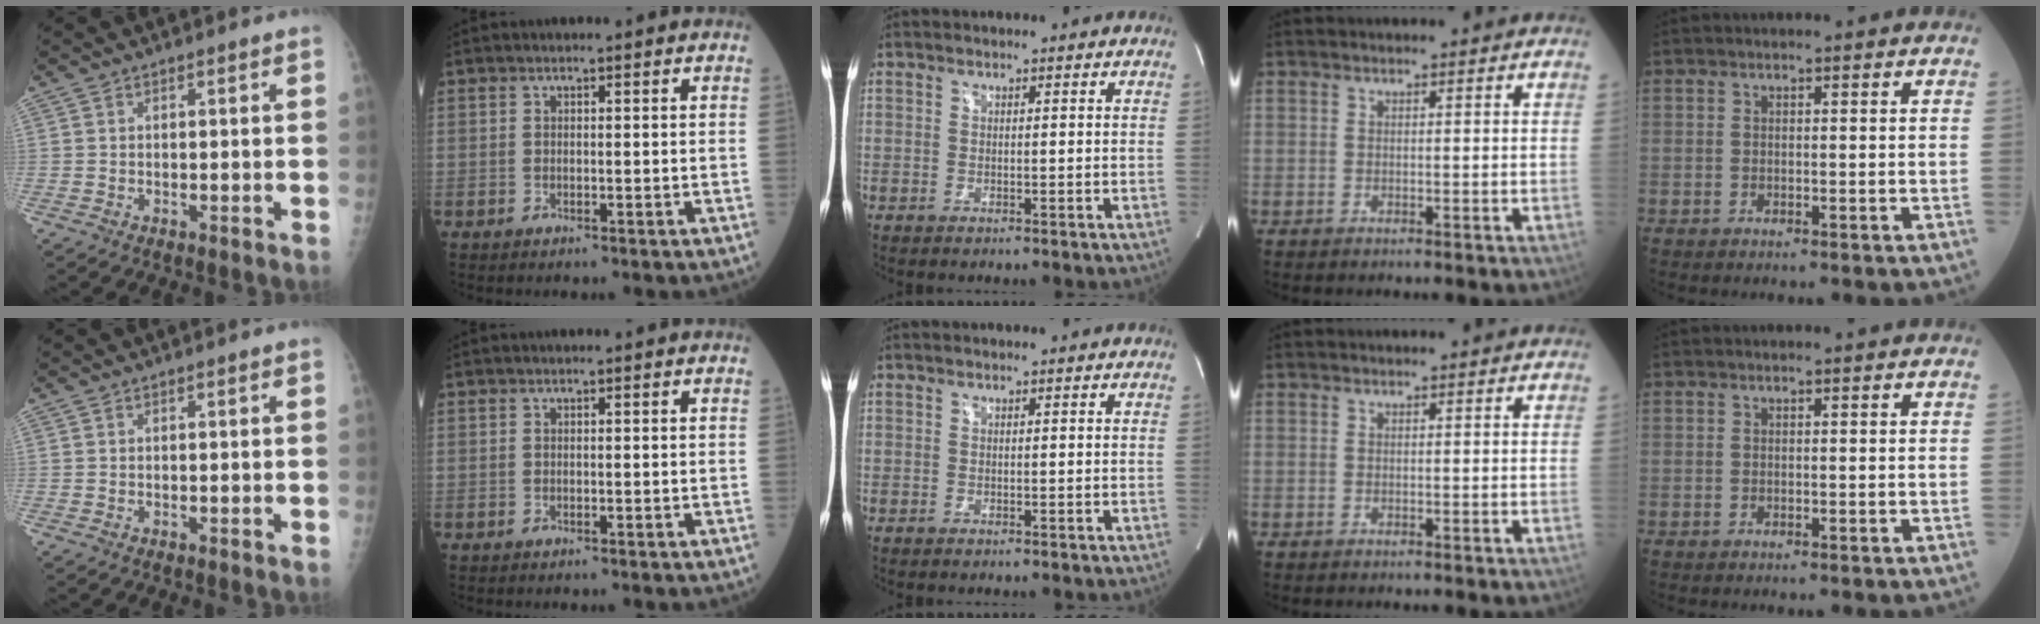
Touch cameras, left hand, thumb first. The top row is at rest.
{}